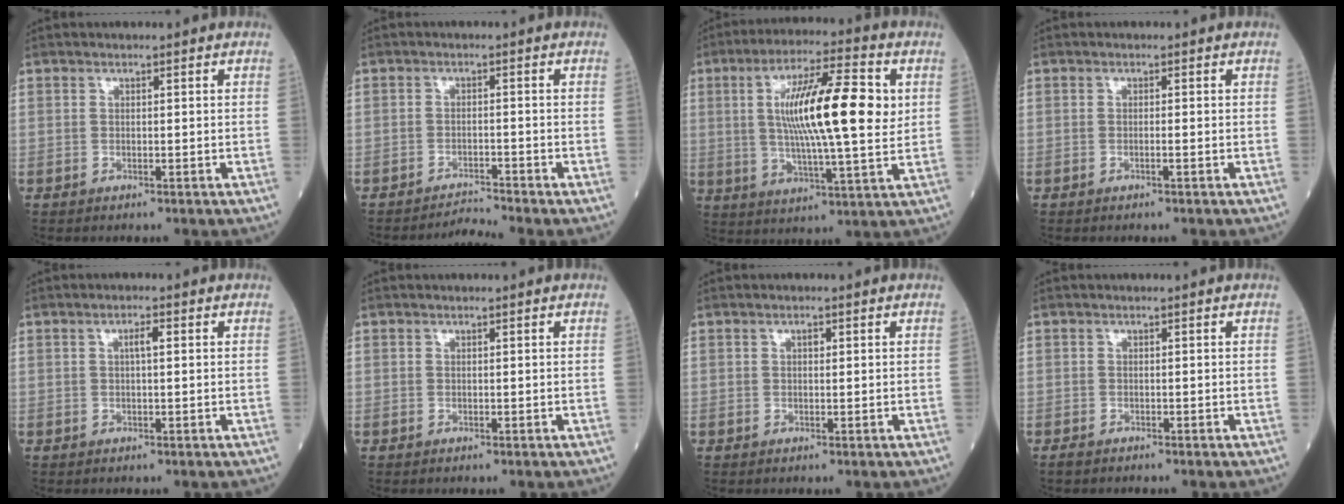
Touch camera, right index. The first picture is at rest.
{"total": 2.9, "force": [-2.6, -1.3, -0.5], "torque": [0.009, -0.008, -0.042]}
{"total": 16.2, "force": [2.8, 2.2, 15.9], "torque": [-0.279, 0.013, 0.041]}
{"total": 0.8, "force": [-0.4, -0.1, 0.7], "torque": [-0.013, 0.001, -0.007]}
{"total": 1.7, "force": [0.3, 0.3, 1.6], "torque": [-0.028, 0.004, 0.004]}
{"total": 0.0}
{"total": 0.8, "force": [0.3, 0.4, 0.7], "torque": [-0.012, 0.001, 0.003]}
{"total": 1.0, "force": [-0.9, 0.1, 0.3], "torque": [-0.013, -0.003, -0.018]}